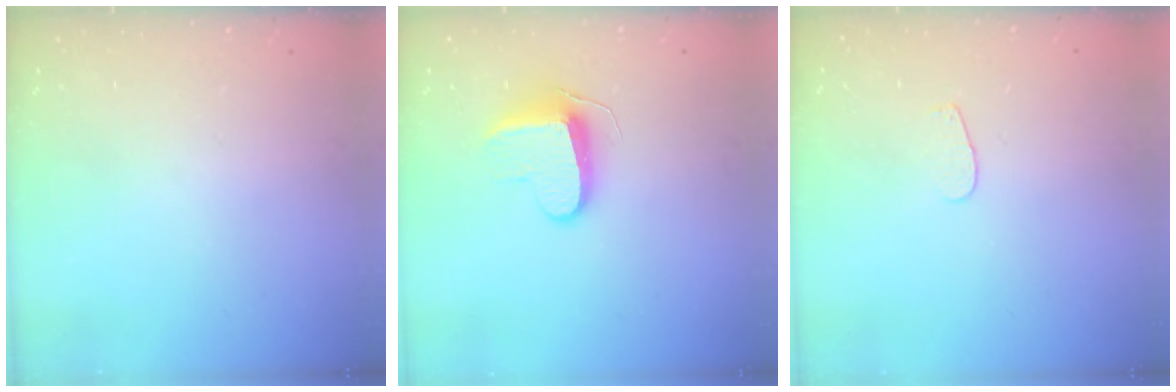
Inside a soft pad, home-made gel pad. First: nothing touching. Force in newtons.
{"total": 9.3, "press": 9.3, "slide": 0.3}
{"total": 2.6, "press": 2.5, "slide": 0.3}